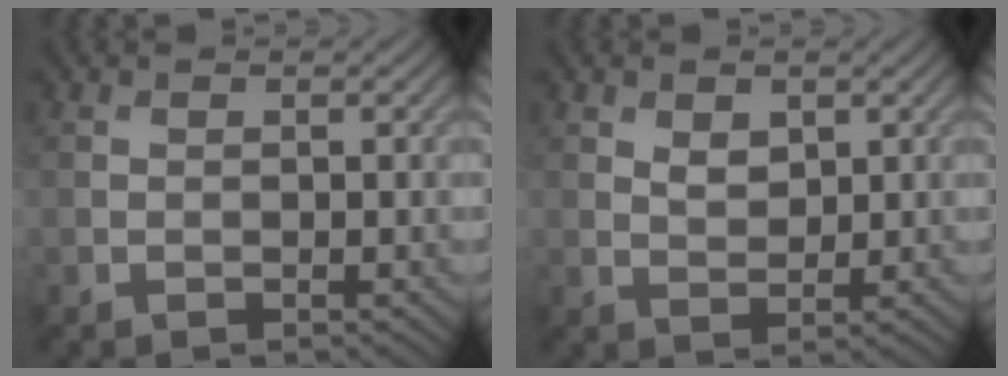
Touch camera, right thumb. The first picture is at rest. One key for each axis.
{"total": 2.2, "fx": 1.1, "fy": 1.4, "fz": 1.3, "tx": -0.029, "ty": -0.003, "tz": 0.023}